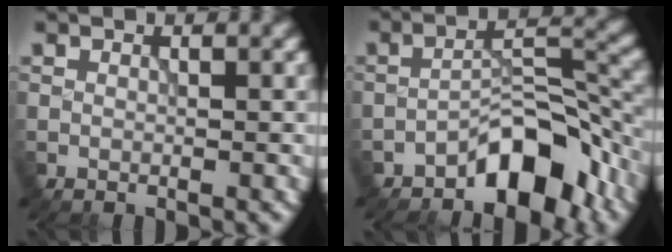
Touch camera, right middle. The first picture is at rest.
{"total": 6.7, "force": [-4.5, 2.6, 4.3], "torque": [-0.053, 0.021, -0.077]}